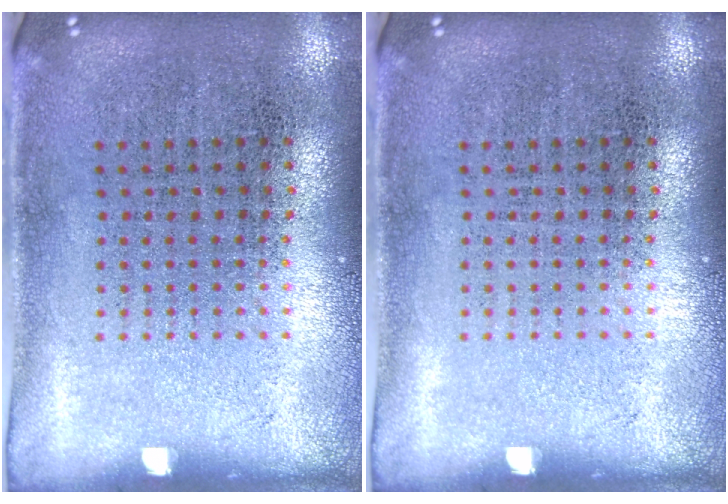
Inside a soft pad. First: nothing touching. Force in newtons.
{"total": 0.0}